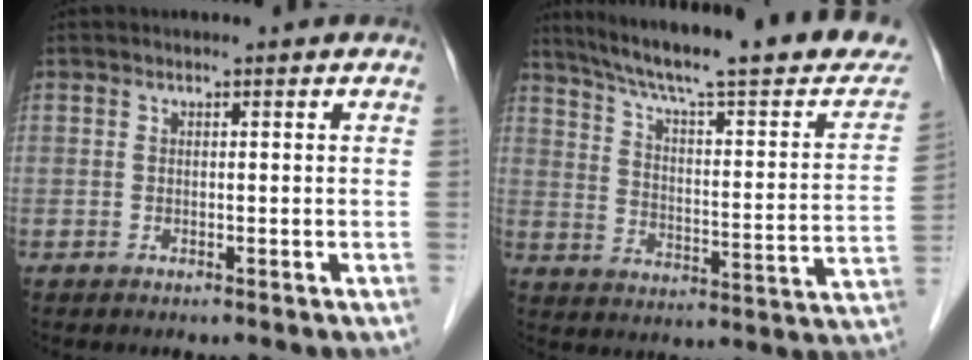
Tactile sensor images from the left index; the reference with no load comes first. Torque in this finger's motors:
{"motor_torque": [0.09, -0.24, 0.32, 0.11]}